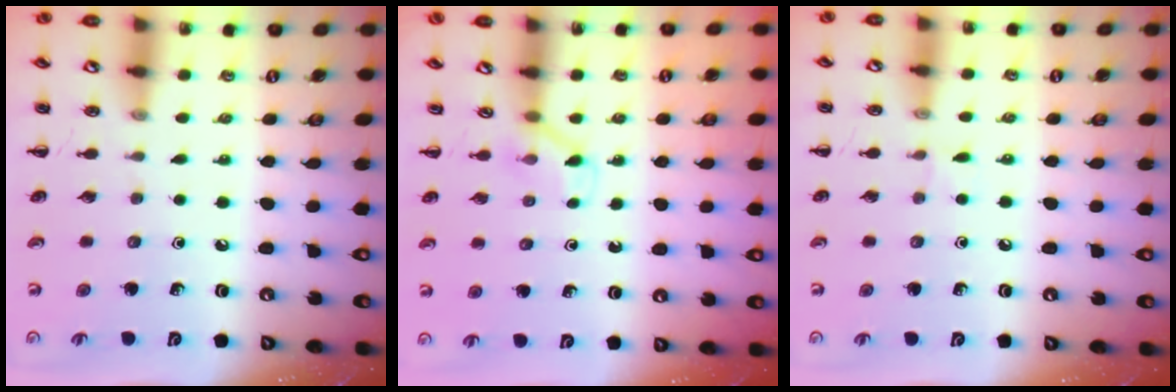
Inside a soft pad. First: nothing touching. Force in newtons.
{"total": 3.9, "press": 3.7, "slide": 1.2}
{"total": 3.5, "press": 3.3, "slide": 1.1}